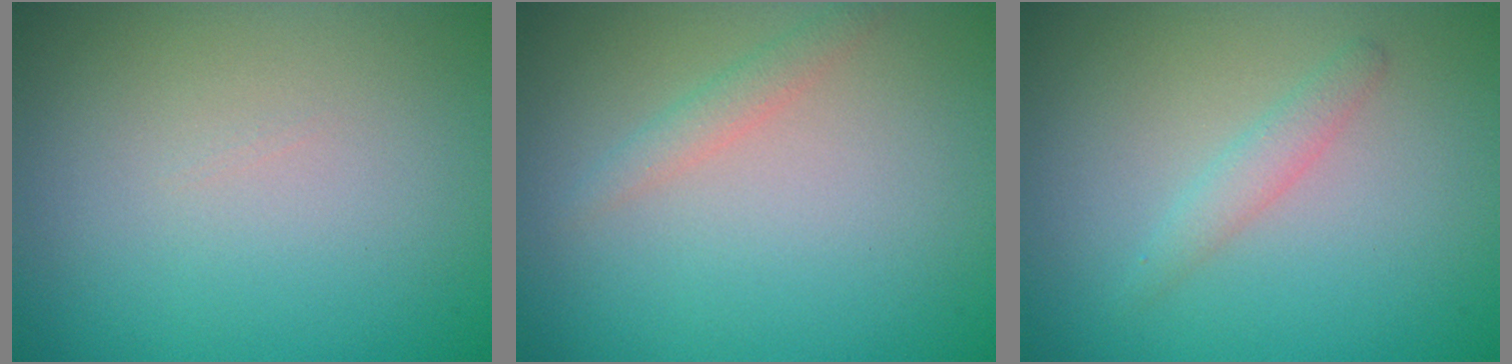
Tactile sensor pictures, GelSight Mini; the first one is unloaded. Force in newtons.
{"total": 1.3, "press": 1.3, "slide": 0.1}
{"total": 1.4, "press": 1.4, "slide": 0.0}